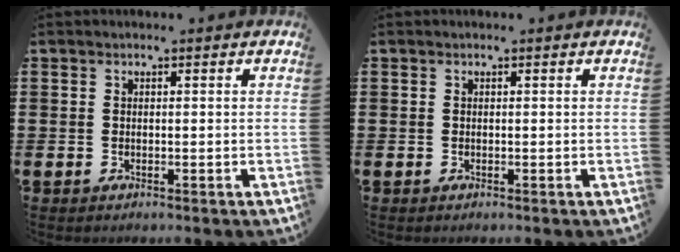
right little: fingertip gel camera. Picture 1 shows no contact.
{"total": 0.0}